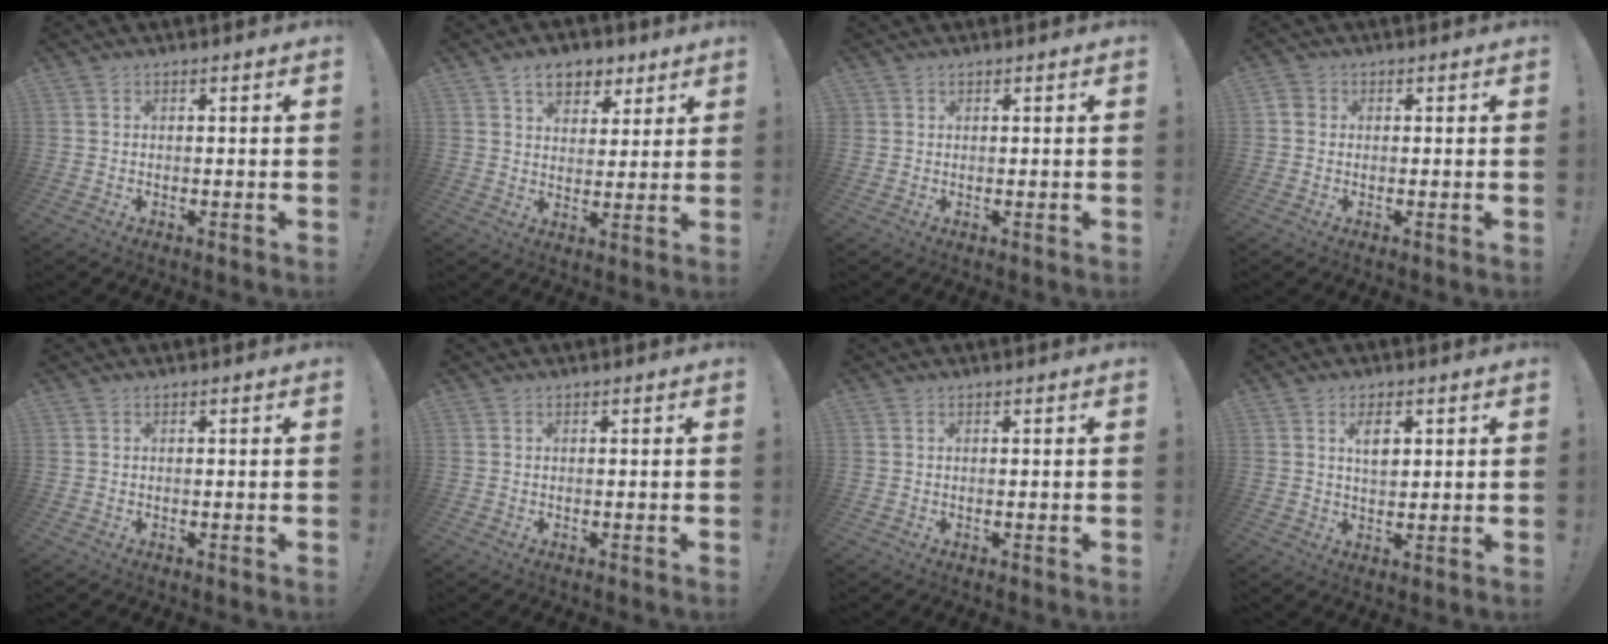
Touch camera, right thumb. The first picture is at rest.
{"total": 9.3, "force": [5.4, 6.3, 4.1], "torque": [-0.055, -0.021, 0.102]}
{"total": 0.9, "force": [0.6, 0.6, 0.0], "torque": [0.006, -0.003, 0.011]}
{"total": 2.6, "force": [0.2, 2.3, 1.1], "torque": [-0.021, 0.011, 0.006]}
{"total": 0.0}
{"total": 0.0}
{"total": 0.0}
{"total": 5.1, "force": [2.0, 2.9, 3.8], "torque": [-0.051, -0.006, 0.030]}